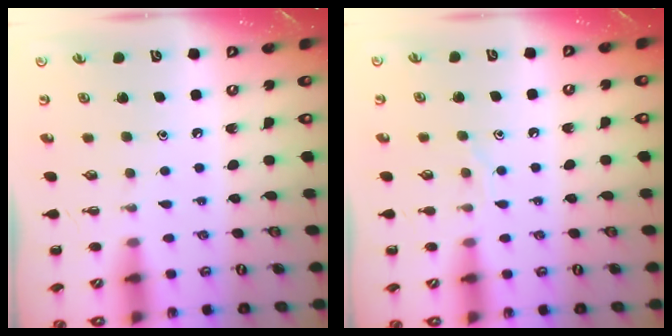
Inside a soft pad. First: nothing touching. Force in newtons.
{"total": 6.2, "press": 6.2, "slide": 0.8}